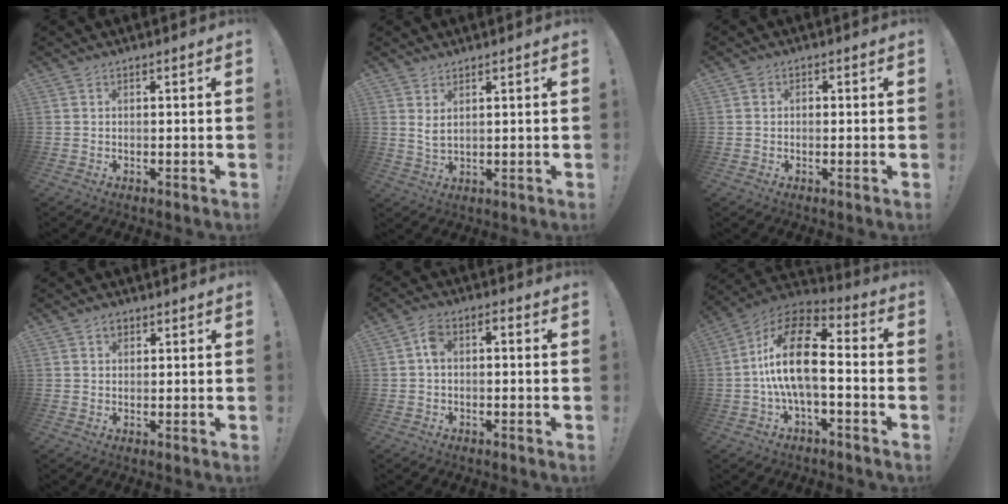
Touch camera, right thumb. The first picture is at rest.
{"total": 3.2, "force": [2.1, 0.8, 2.3], "torque": [-0.037, -0.017, 0.036]}
{"total": 1.2, "force": [-0.2, 1.1, 0.2], "torque": [-0.002, 0.004, -0.005]}
{"total": 2.2, "force": [1.2, 1.6, 0.9], "torque": [-0.007, -0.003, 0.020]}
{"total": 4.7, "force": [-1.2, 2.9, 3.5], "torque": [-0.069, 0.015, -0.021]}
{"total": 18.4, "force": [-0.5, 8.9, 16.1], "torque": [-0.293, 0.014, -0.005]}